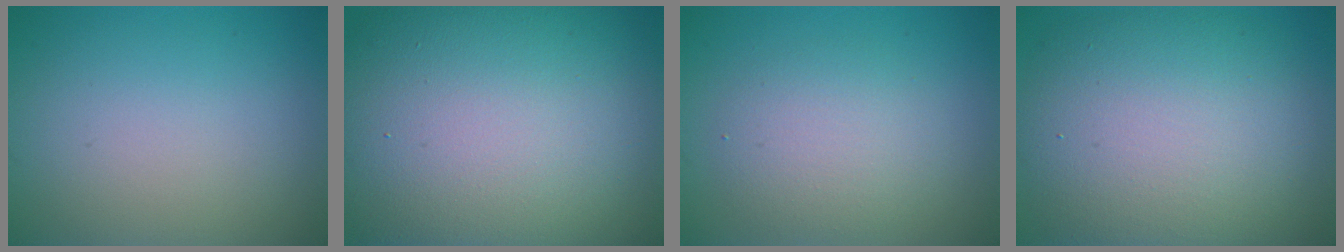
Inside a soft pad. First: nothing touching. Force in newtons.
{"total": 19.8, "press": 19.8, "slide": 1.1}
{"total": 3.5, "press": 3.5, "slide": 0.1}
{"total": 12.1, "press": 12.1, "slide": 0.6}